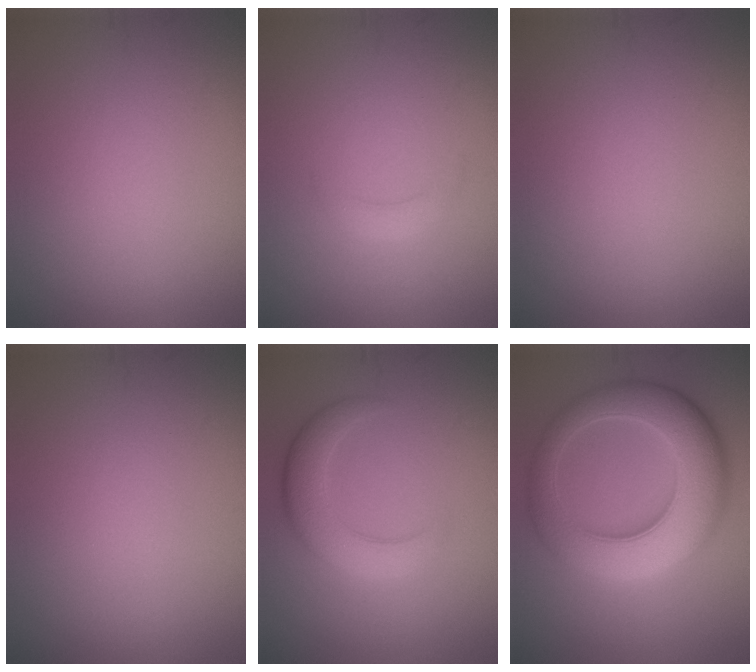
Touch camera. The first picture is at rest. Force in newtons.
{"total": 1.2, "press": 1.2, "slide": 0.1}
{"total": 0.0}
{"total": 0.0}
{"total": 4.3, "press": 4.3, "slide": 0.2}
{"total": 10.0, "press": 10.0, "slide": 0.2}